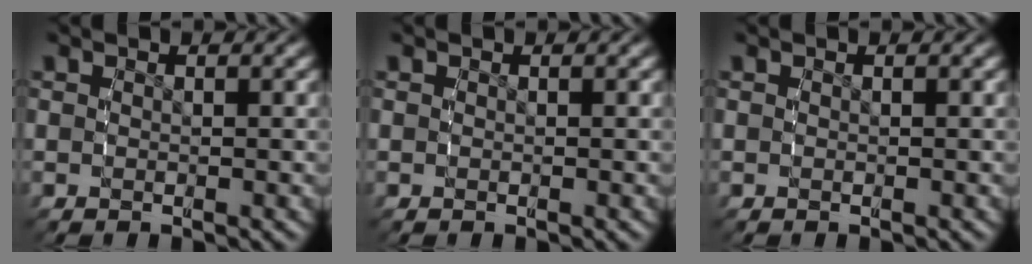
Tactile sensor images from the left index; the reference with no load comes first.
{"total": 0.0}
{"total": 0.0}